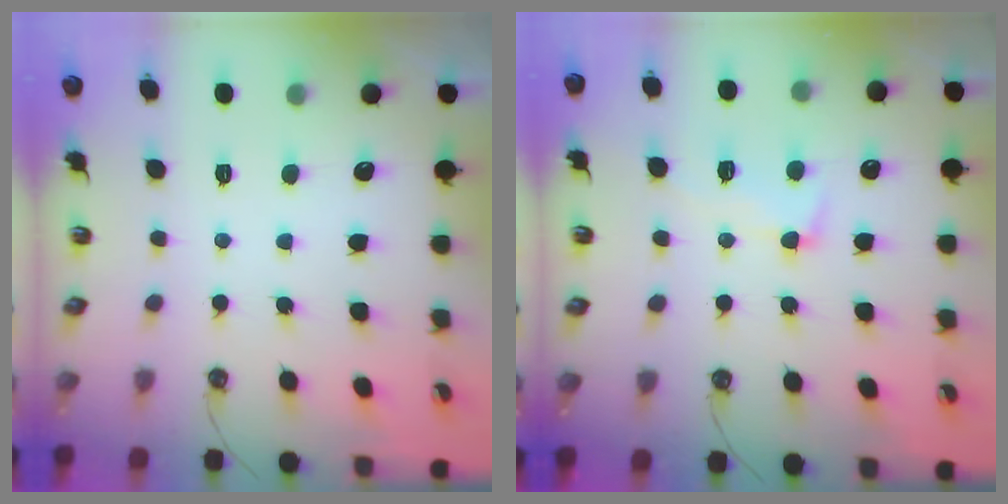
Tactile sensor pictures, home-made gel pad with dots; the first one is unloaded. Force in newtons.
{"total": 5.0, "press": 4.9, "slide": 1.2}